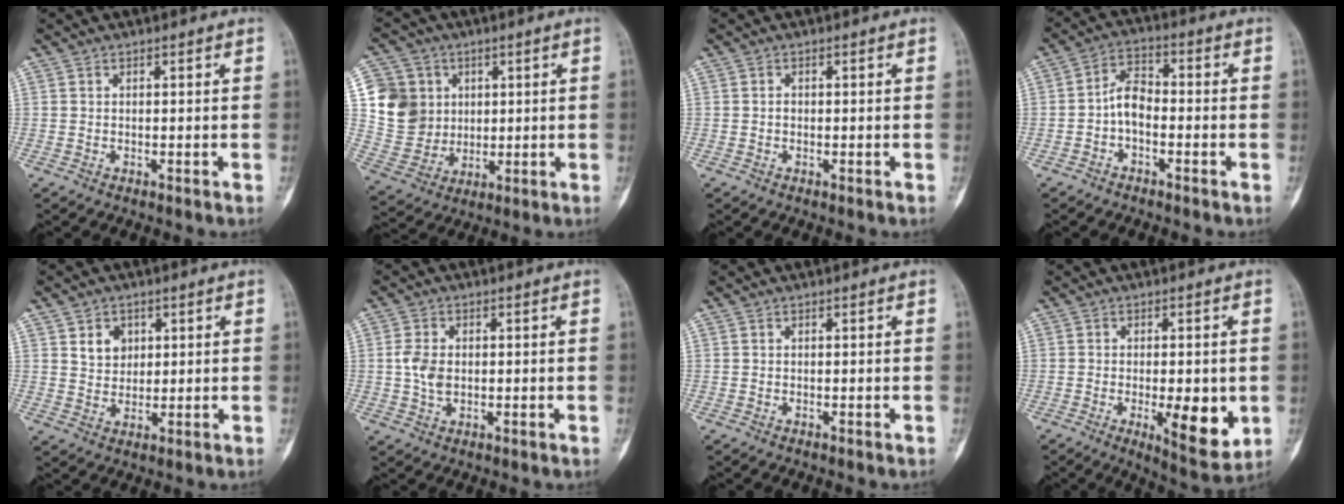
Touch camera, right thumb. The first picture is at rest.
{"total": 13.0, "force": [3.0, 11.8, 4.4], "torque": [-0.060, -0.001, 0.067]}
{"total": 0.9, "force": [0.0, 0.7, 0.5], "torque": [-0.006, 0.003, -0.002]}
{"total": 5.7, "force": [-1.6, 3.5, 4.2], "torque": [-0.068, 0.029, -0.040]}
{"total": 4.7, "force": [1.9, 3.8, 2.1], "torque": [-0.014, -0.012, 0.036]}
{"total": 4.5, "force": [0.2, 3.0, 3.3], "torque": [-0.065, 0.001, 0.003]}
{"total": 0.0}
{"total": 10.5, "force": [-2.0, 3.8, 9.5], "torque": [-0.119, -0.020, -0.020]}